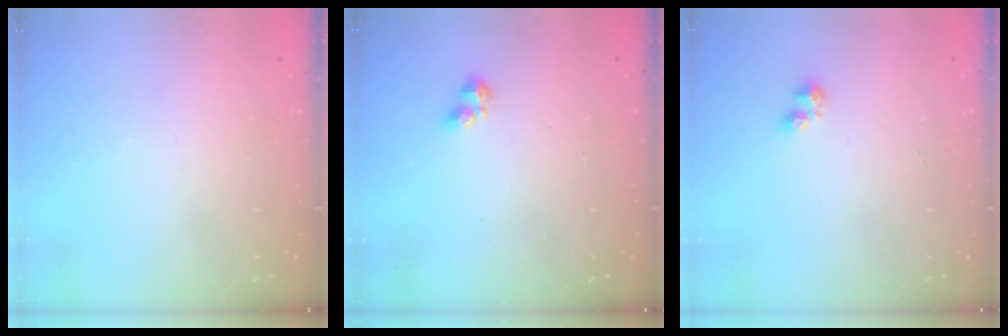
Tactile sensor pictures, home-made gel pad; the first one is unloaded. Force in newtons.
{"total": 2.3, "press": 2.2, "slide": 0.6}
{"total": 2.8, "press": 2.8, "slide": 0.5}